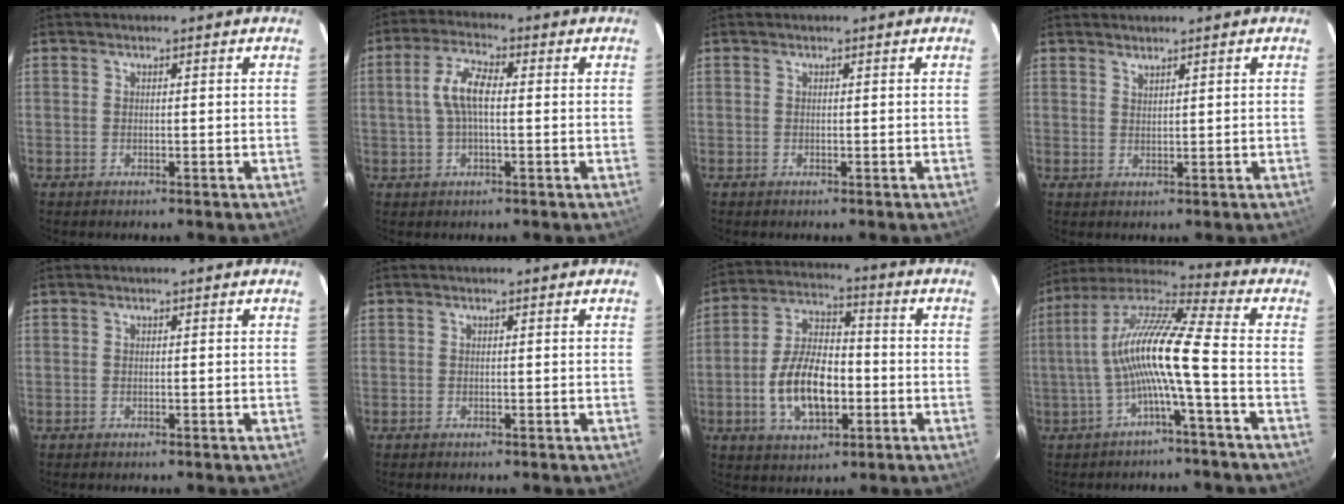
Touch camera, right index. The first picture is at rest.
{"total": 6.6, "force": [0.3, 2.5, 6.2], "torque": [-0.124, 0.014, 0.005]}
{"total": 0.0}
{"total": 1.3, "force": [1.2, 0.2, 0.4], "torque": [-0.006, -0.001, 0.022]}
{"total": 0.0}
{"total": 0.0}
{"total": 13.2, "force": [-3.3, 6.9, 10.8], "torque": [-0.213, 0.011, -0.051]}
{"total": 13.1, "force": [-2.8, 0.2, 12.8], "torque": [-0.248, 0.013, -0.056]}